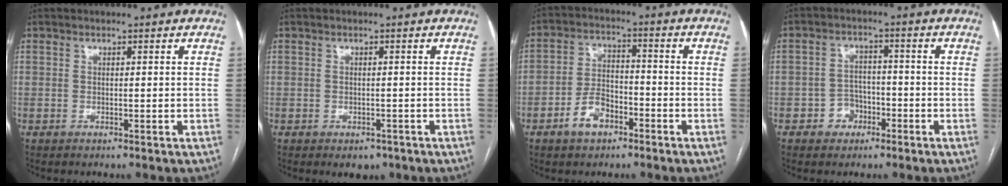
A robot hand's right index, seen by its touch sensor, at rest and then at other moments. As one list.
[{"total": 2.3, "force": [-1.4, 1.6, 1.0], "torque": [-0.005, 0.002, -0.008]}, {"total": 6.6, "force": [-3.5, 3.8, 4.0], "torque": [-0.083, 0.014, -0.062]}, {"total": 4.3, "force": [-2.0, 3.6, 1.1], "torque": [-0.012, 0.016, -0.031]}]